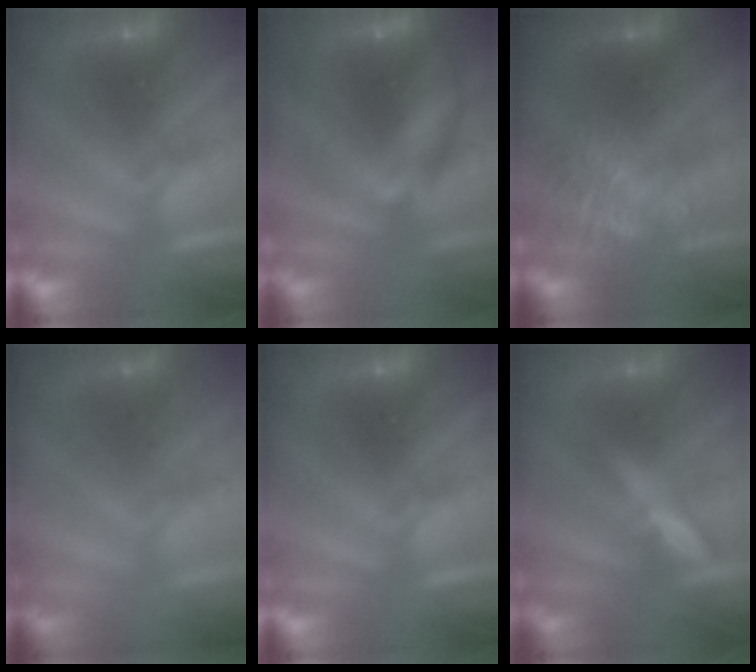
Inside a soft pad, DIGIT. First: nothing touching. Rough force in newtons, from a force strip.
{"total": 6.9}
{"total": 5.6}
{"total": 1.5}
{"total": 0.0}
{"total": 2.4}